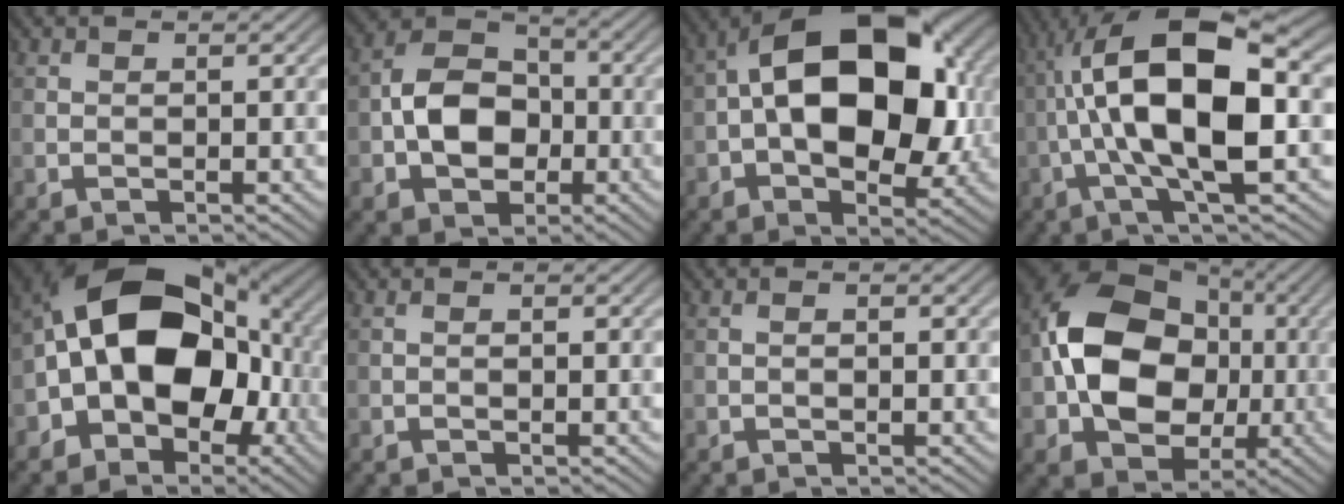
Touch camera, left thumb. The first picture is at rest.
{"total": 8.7, "force": [-1.6, 6.4, 5.6], "torque": [-0.107, 0.006, -0.044]}
{"total": 17.3, "force": [1.1, 10.1, 14.0], "torque": [-0.219, 0.028, 0.002]}
{"total": 14.7, "force": [-0.5, 4.4, 14.0], "torque": [-0.248, 0.025, -0.017]}
{"total": 16.7, "force": [-2.0, 11.4, 12.1], "torque": [-0.193, 0.010, -0.049]}
{"total": 0.7, "force": [-0.1, 0.2, 0.6], "torque": [-0.009, 0.000, -0.003]}
{"total": 1.0, "force": [-0.2, 0.2, 0.9], "torque": [-0.009, -0.004, -0.001]}
{"total": 15.0, "force": [-0.5, 11.5, 9.6], "torque": [-0.180, 0.009, -0.017]}